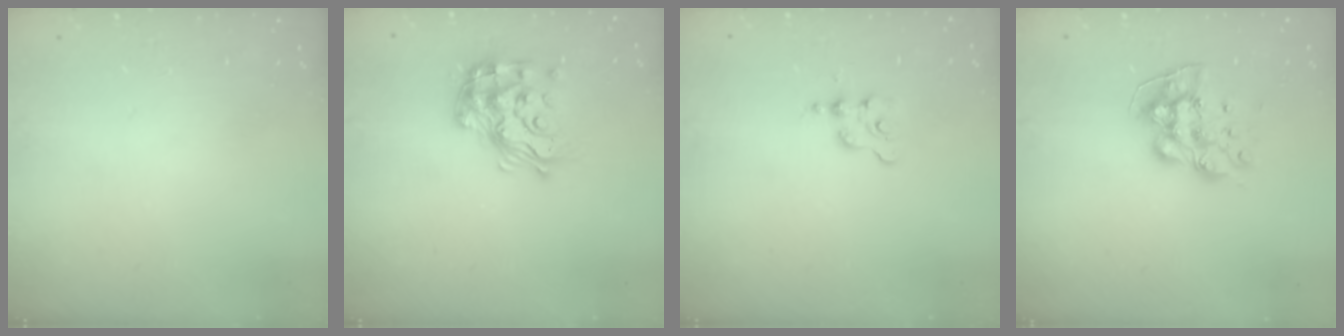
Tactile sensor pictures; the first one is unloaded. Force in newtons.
{"total": 18.2, "press": 18.1, "slide": 1.2}
{"total": 1.9, "press": 1.9, "slide": 0.2}
{"total": 11.3, "press": 11.3, "slide": 1.0}